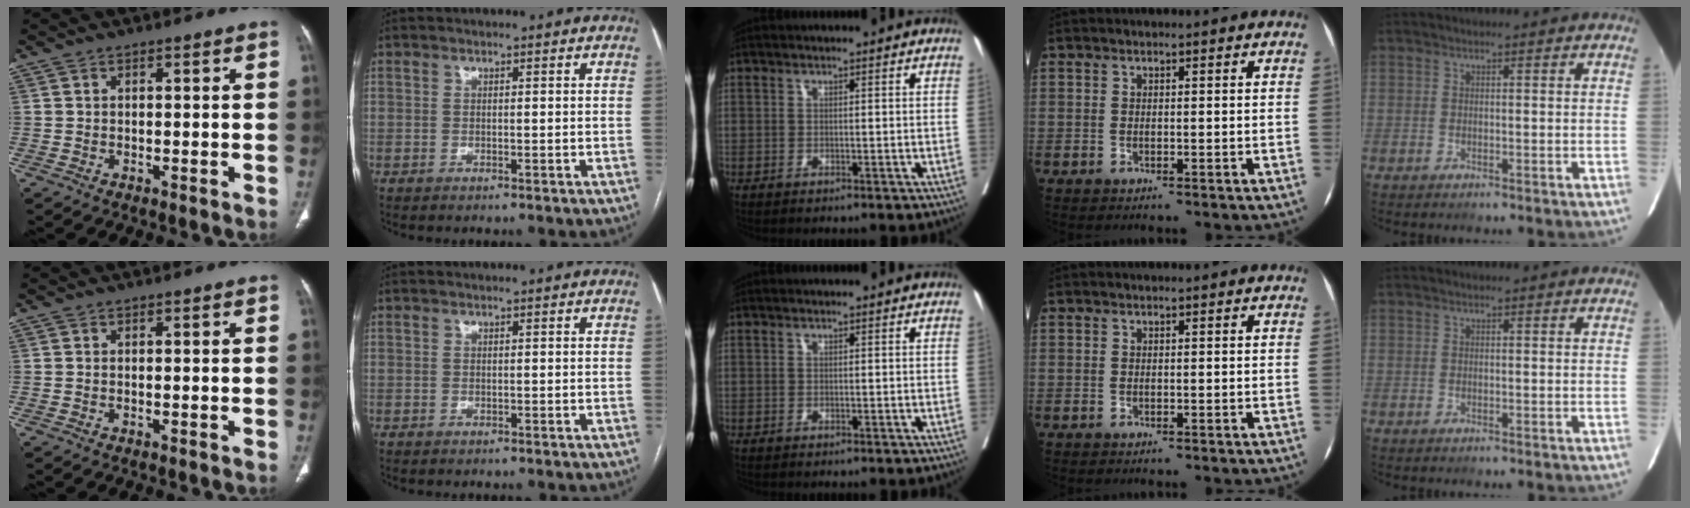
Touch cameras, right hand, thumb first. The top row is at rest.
{}